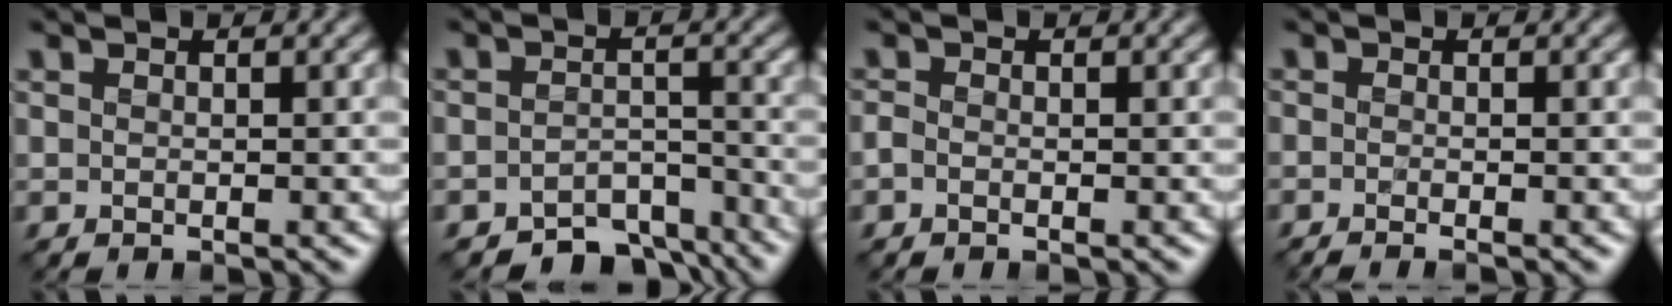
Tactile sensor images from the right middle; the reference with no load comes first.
{"total": 4.9, "force": [-4.1, 2.0, 1.7], "torque": [-0.016, -0.006, -0.064]}
{"total": 0.7, "force": [-0.4, 0.4, 0.4], "torque": [-0.011, -0.002, -0.012]}
{"total": 1.8, "force": [-1.0, 0.6, 1.4], "torque": [-0.010, -0.008, -0.023]}